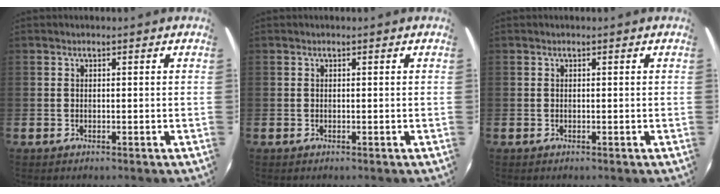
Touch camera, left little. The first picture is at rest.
{"total": 0.0}
{"total": 0.0}